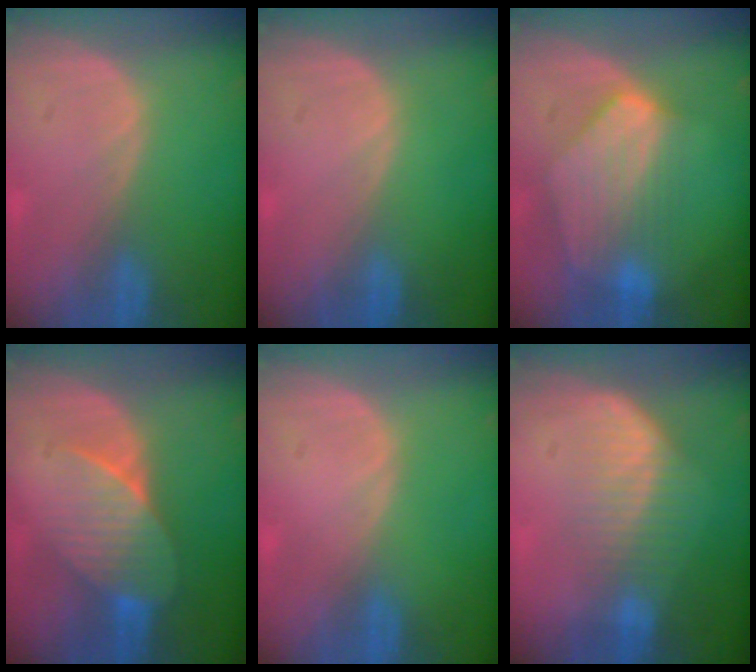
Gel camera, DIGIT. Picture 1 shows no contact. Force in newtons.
{"total": 0.0}
{"total": 8.2, "press": 7.6, "slide": 3.0}
{"total": 7.4, "press": 6.9, "slide": 2.6}
{"total": 0.0}
{"total": 6.5, "press": 6.0, "slide": 2.4}